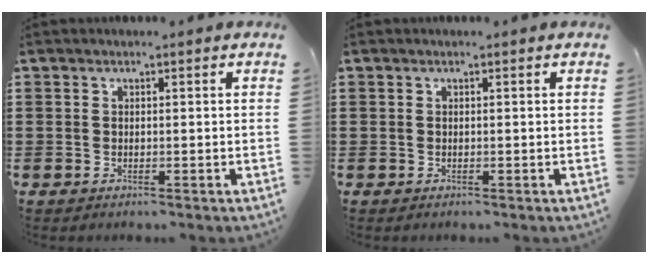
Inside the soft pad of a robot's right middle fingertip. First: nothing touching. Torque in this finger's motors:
{"motor_torque": [0.05, -0.03, -0.01, 0.02]}